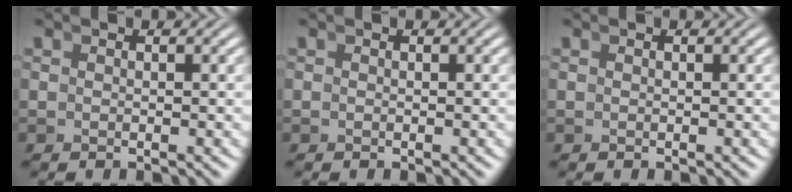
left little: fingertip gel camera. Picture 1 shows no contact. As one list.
[{"total": 0.0}, {"total": 0.0}]